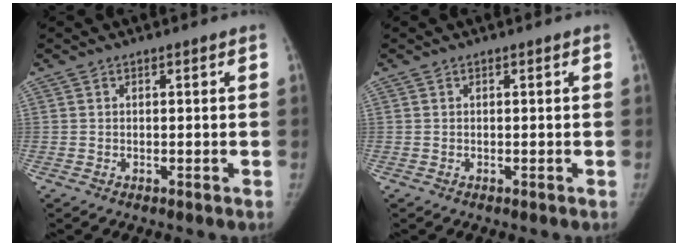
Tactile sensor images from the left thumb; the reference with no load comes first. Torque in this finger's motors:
{"motor_torque": [0.00, 0.00, 0.01, -0.01, 0.00]}